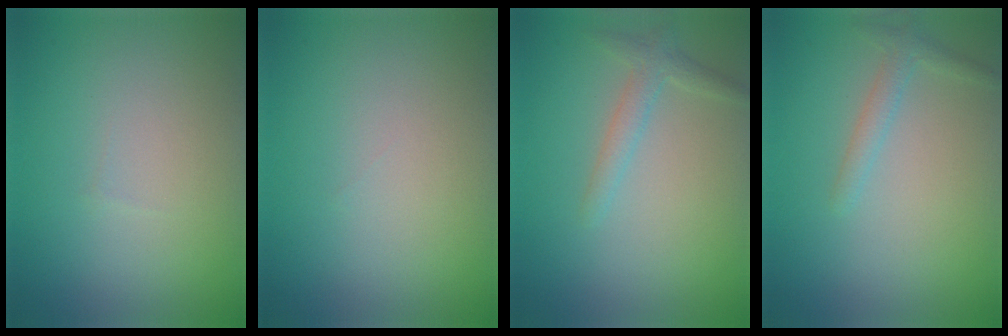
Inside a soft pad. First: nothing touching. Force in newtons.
{"total": 0.0}
{"total": 1.8, "press": 1.8, "slide": 0.1}
{"total": 1.4, "press": 1.4, "slide": 0.1}